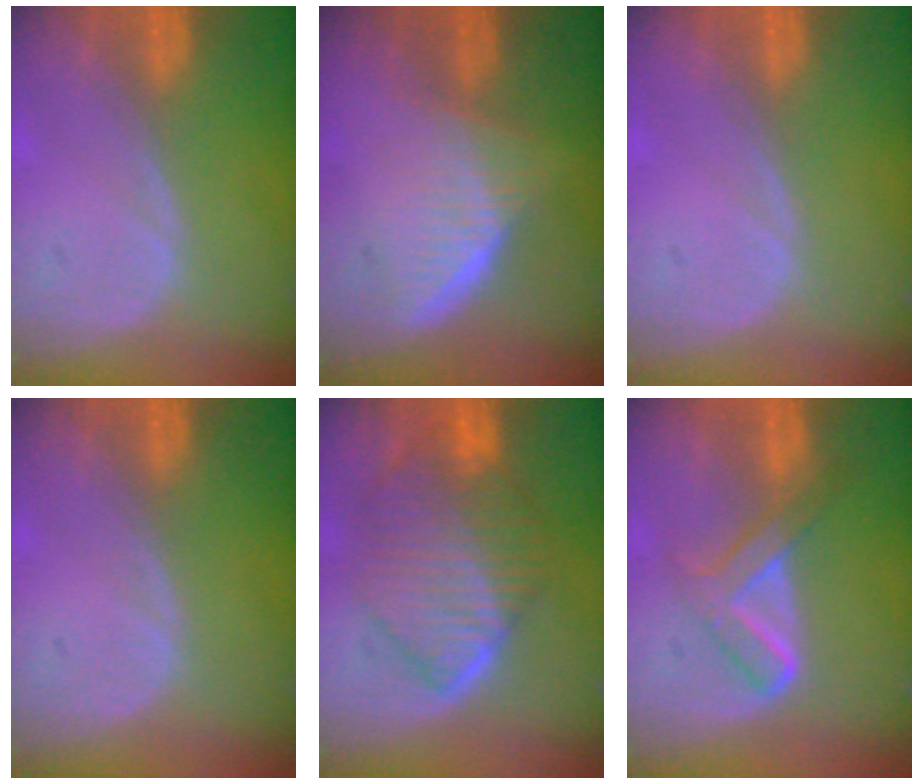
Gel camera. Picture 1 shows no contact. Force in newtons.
{"total": 6.0, "press": 5.7, "slide": 2.1}
{"total": 0.6, "press": 0.2, "slide": 0.5}
{"total": 0.0}
{"total": 10.2, "press": 10.1, "slide": 1.1}
{"total": 5.3, "press": 5.2, "slide": 1.1}